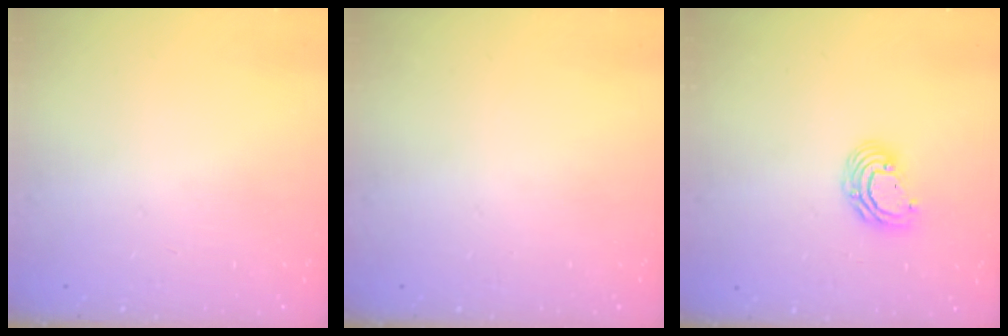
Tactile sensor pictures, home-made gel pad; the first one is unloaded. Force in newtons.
{"total": 0.0}
{"total": 7.0, "press": 7.0, "slide": 0.8}